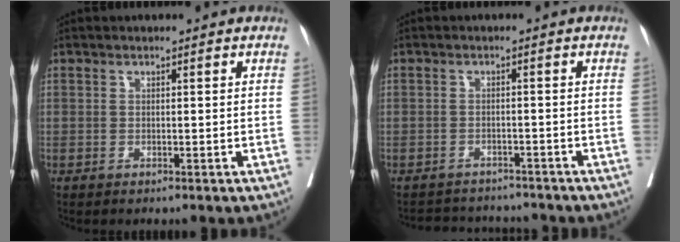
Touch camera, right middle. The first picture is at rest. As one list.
[{"total": 5.3, "force": [-5.2, 1.4, -0.2], "torque": [0.005, 0.007, -0.070]}]